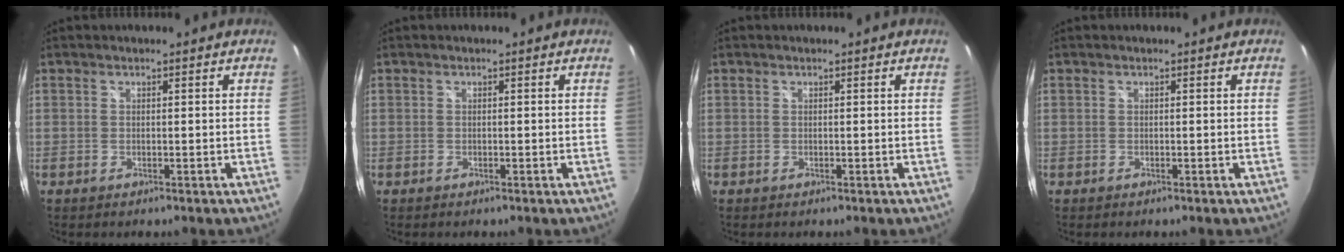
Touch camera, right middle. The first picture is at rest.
{"total": 0.0}
{"total": 0.0}
{"total": 0.0}